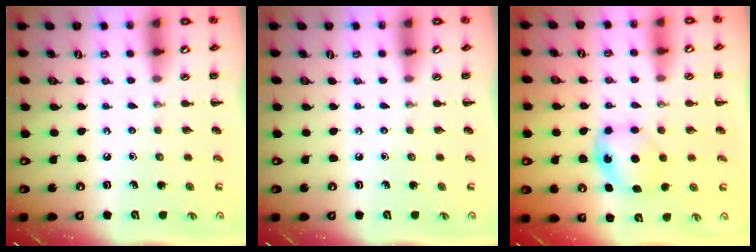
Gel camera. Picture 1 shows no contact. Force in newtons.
{"total": 0.0}
{"total": 6.1, "press": 6.1, "slide": 0.6}